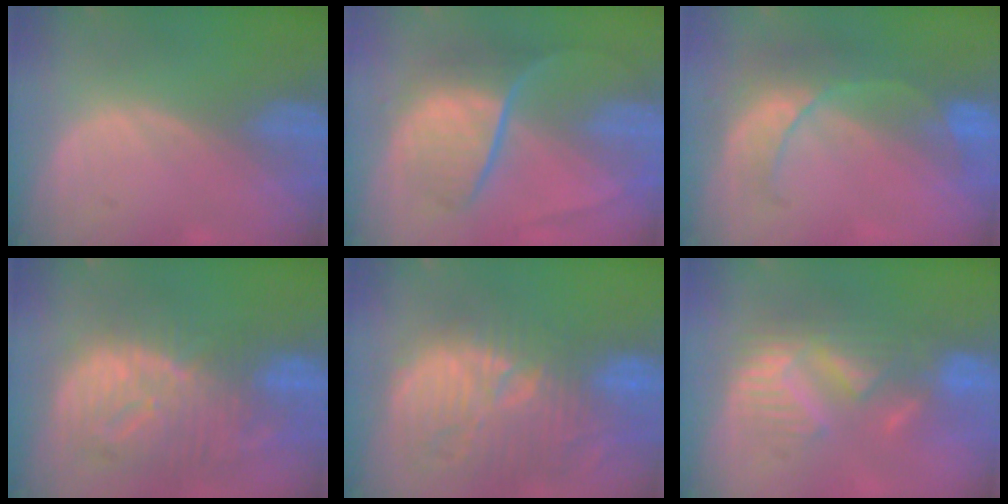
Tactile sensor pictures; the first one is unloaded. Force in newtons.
{"total": 8.9, "press": 7.5, "slide": 4.7}
{"total": 8.1, "press": 7.2, "slide": 3.6}
{"total": 12.5, "press": 10.8, "slide": 6.4}
{"total": 13.9, "press": 12.7, "slide": 5.5}
{"total": 8.8, "press": 8.5, "slide": 2.0}